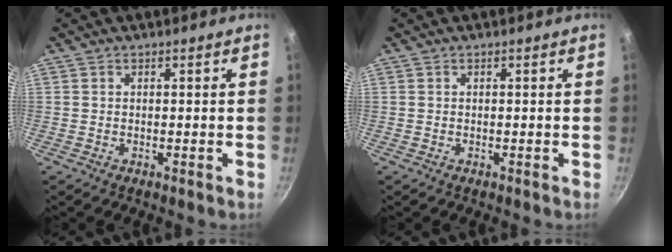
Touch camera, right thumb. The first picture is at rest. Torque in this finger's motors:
{"motor_torque": [-0.02, 0.00, 0.16, 0.01, 0.00]}